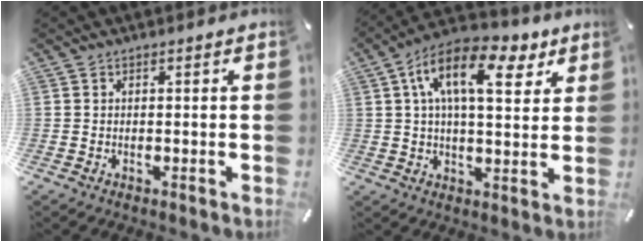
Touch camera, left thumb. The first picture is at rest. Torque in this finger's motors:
{"motor_torque": [1.11, 1.33, 1.68, -1.09, 0.44]}